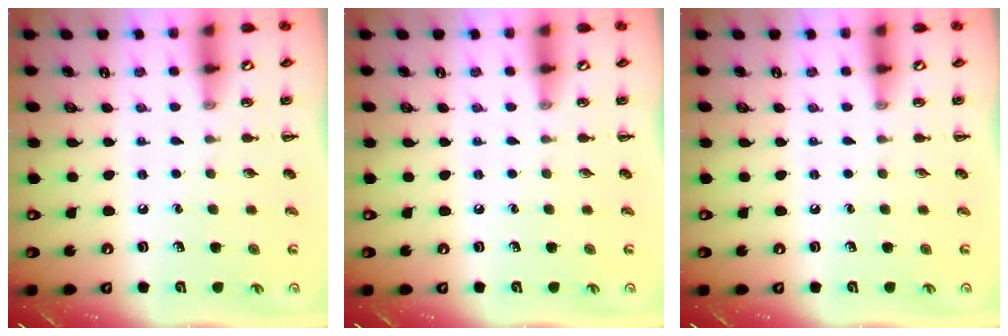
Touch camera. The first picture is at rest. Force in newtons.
{"total": 0.0}
{"total": 0.0}